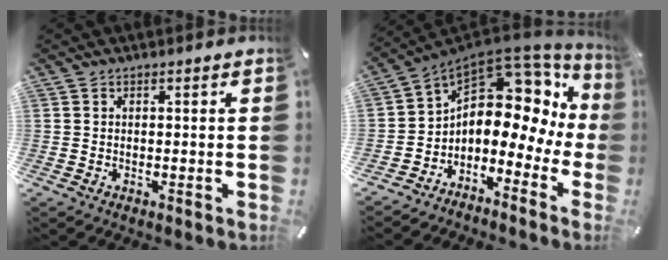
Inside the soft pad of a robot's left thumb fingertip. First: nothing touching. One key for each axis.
{"total": 10.8, "fx": 3.6, "fy": 8.0, "fz": 6.3, "tx": -0.091, "ty": -0.053, "tz": 0.056}